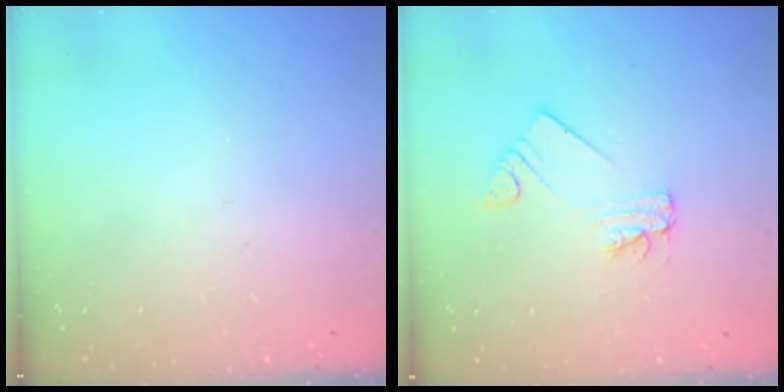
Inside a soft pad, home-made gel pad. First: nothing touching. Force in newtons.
{"total": 2.2, "press": 2.2, "slide": 0.1}